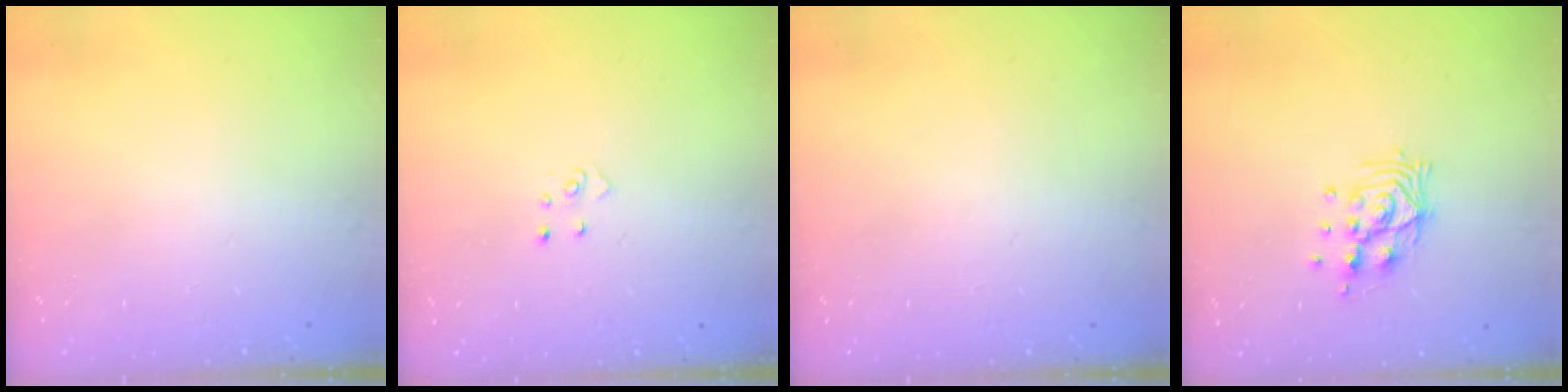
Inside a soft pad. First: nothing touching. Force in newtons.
{"total": 2.6, "press": 2.6, "slide": 0.3}
{"total": 0.0}
{"total": 10.3, "press": 10.3, "slide": 0.9}